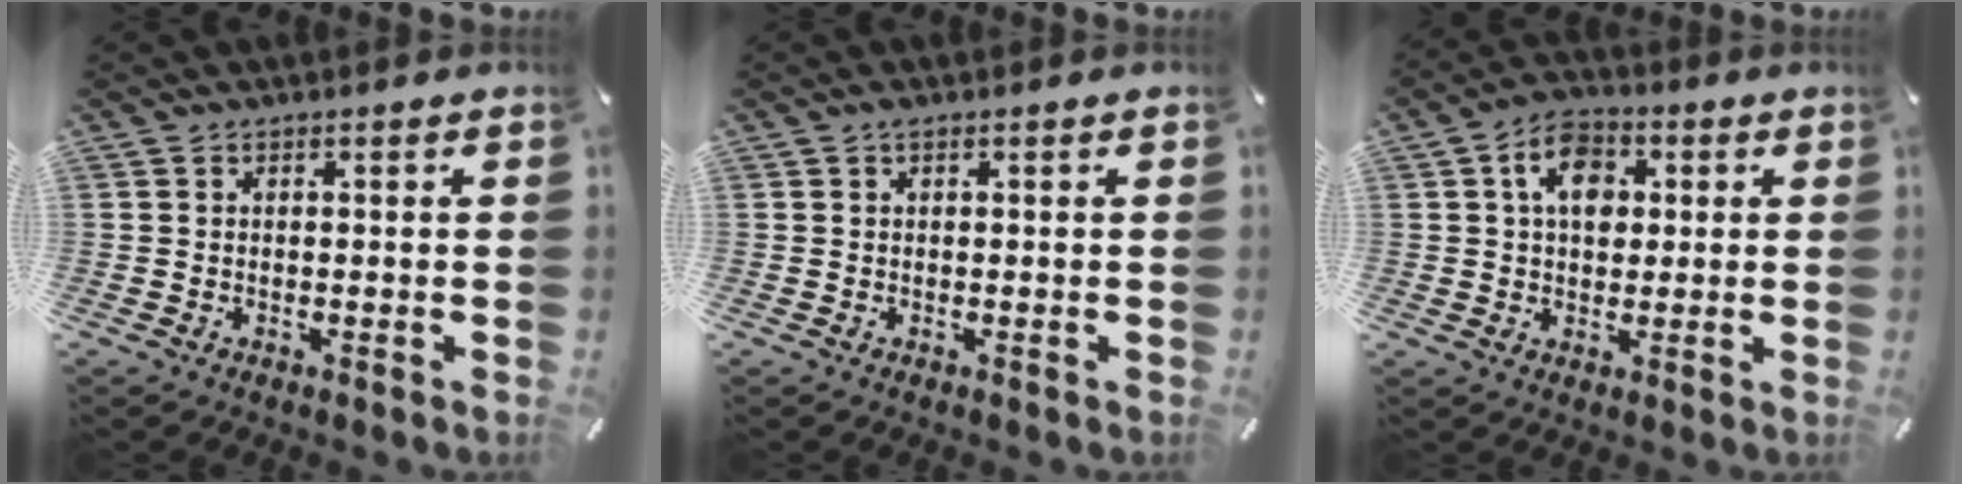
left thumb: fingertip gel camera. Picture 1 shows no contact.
{"total": 0.6, "force": [0.3, 0.2, 0.5], "torque": [-0.009, 0.002, 0.004]}
{"total": 8.6, "force": [1.9, 6.3, 5.6], "torque": [-0.085, 0.007, 0.032]}